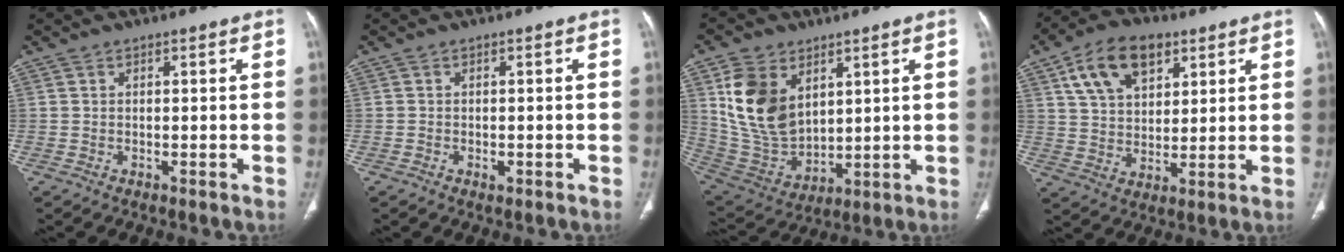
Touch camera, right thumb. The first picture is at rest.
{"total": 1.0, "force": [-0.5, 0.6, 0.7], "torque": [-0.011, 0.001, -0.006]}
{"total": 15.6, "force": [5.8, 10.4, 10.1], "torque": [-0.172, -0.028, 0.136]}
{"total": 13.1, "force": [6.3, 8.0, 8.2], "torque": [-0.118, -0.012, 0.114]}